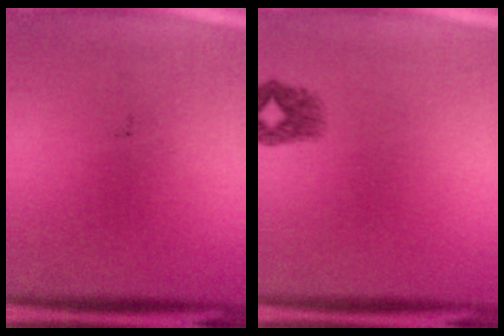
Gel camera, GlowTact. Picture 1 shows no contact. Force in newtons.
{"total": 1.8}